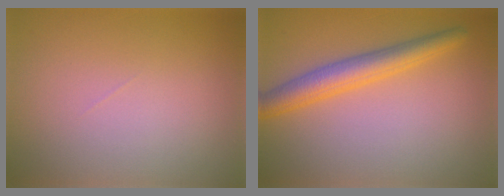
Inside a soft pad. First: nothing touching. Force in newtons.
{"total": 4.0, "press": 4.0, "slide": 0.2}